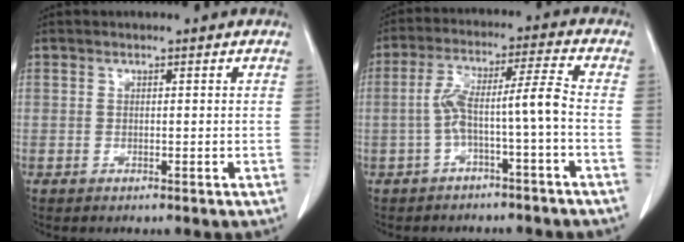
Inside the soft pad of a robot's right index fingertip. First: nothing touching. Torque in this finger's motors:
{"motor_torque": [1.06, -0.41, 0.52, 0.13]}